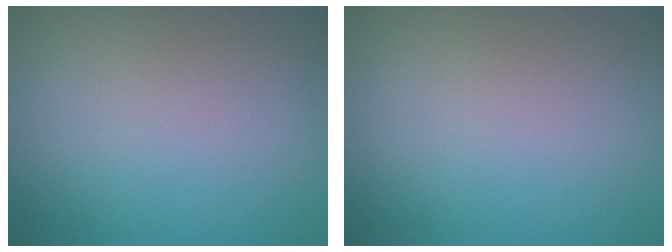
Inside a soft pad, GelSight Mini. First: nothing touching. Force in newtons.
{"total": 0.0}